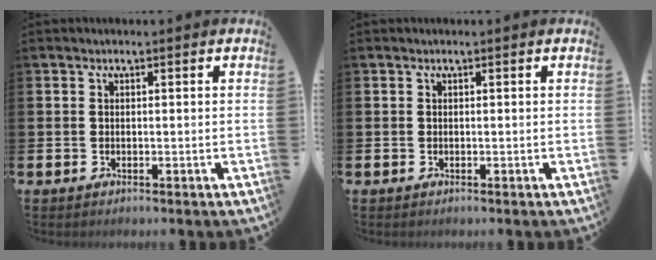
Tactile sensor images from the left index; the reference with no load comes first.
{"total": 0.0}